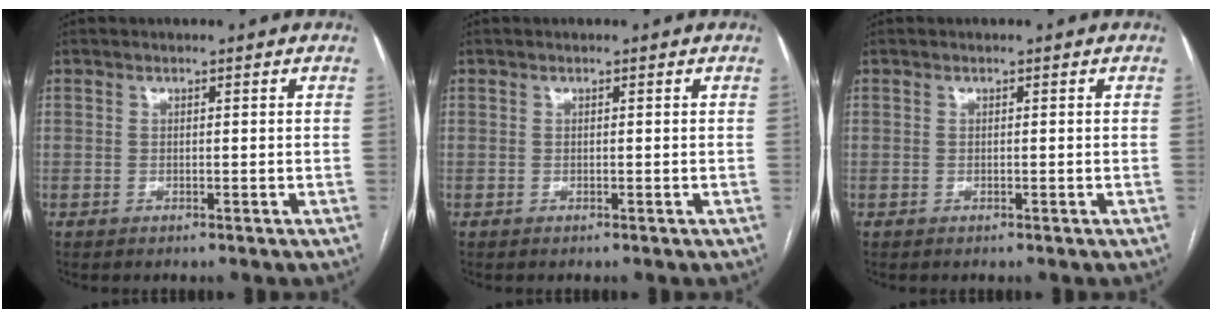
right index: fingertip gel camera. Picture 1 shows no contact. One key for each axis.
{"total": 0.0}
{"total": 0.0}